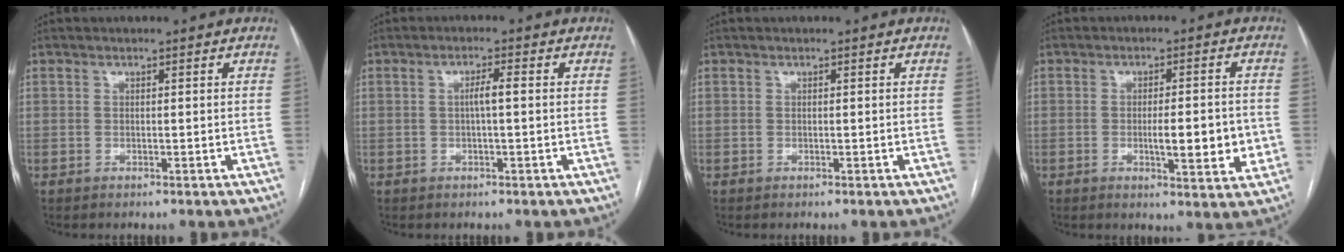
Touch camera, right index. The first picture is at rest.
{"total": 2.3, "force": [0.0, 0.1, 2.3], "torque": [-0.041, 0.003, 0.001]}
{"total": 0.0}
{"total": 7.6, "force": [-1.1, 1.6, 7.3], "torque": [-0.103, -0.004, -0.013]}